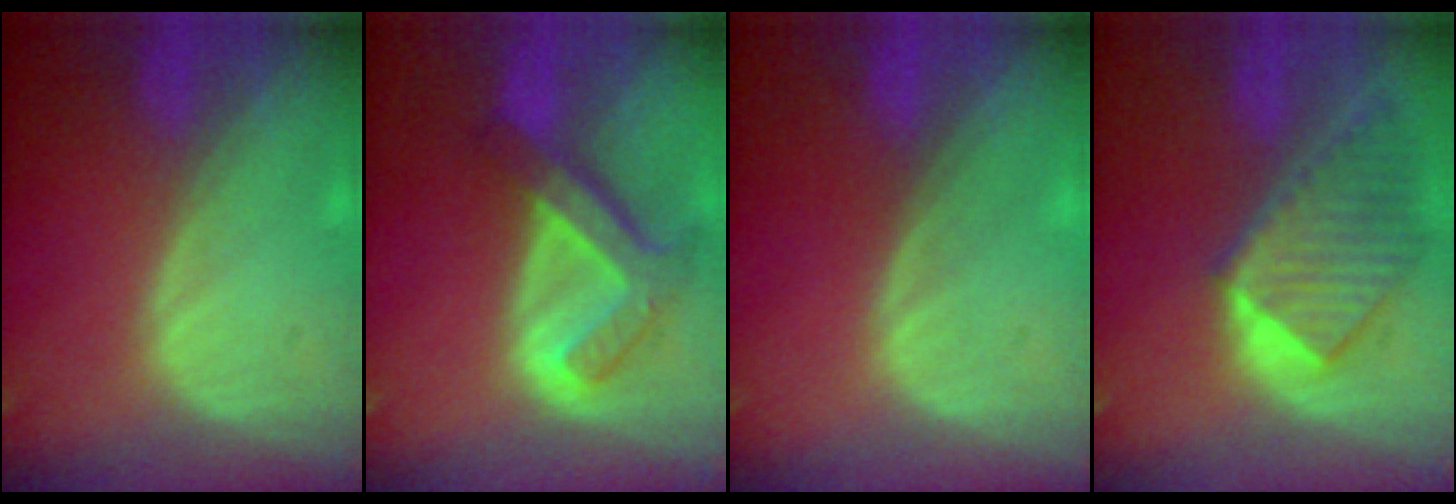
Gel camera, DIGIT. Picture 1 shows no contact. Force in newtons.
{"total": 7.5, "press": 6.4, "slide": 3.9}
{"total": 0.0}
{"total": 8.8, "press": 7.9, "slide": 3.9}